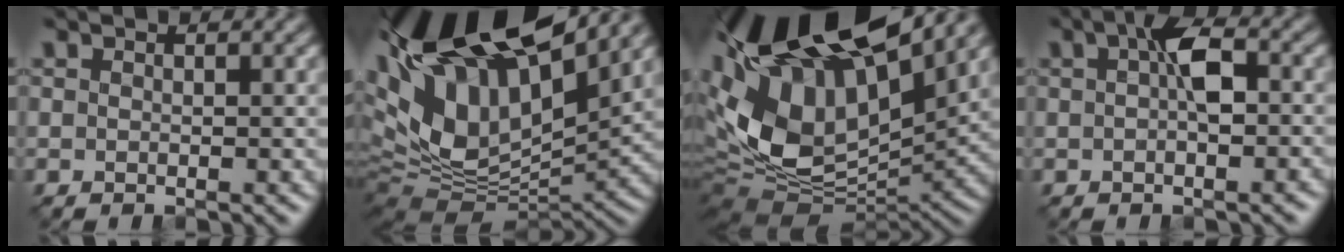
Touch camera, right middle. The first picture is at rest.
{"total": 18.9, "force": [7.7, 9.4, 14.5], "torque": [-0.248, 0.028, 0.160]}
{"total": 17.6, "force": [5.0, 8.9, 14.4], "torque": [-0.258, 0.010, 0.103]}
{"total": 3.4, "force": [0.3, 1.3, 3.1], "torque": [-0.052, 0.010, -0.001]}